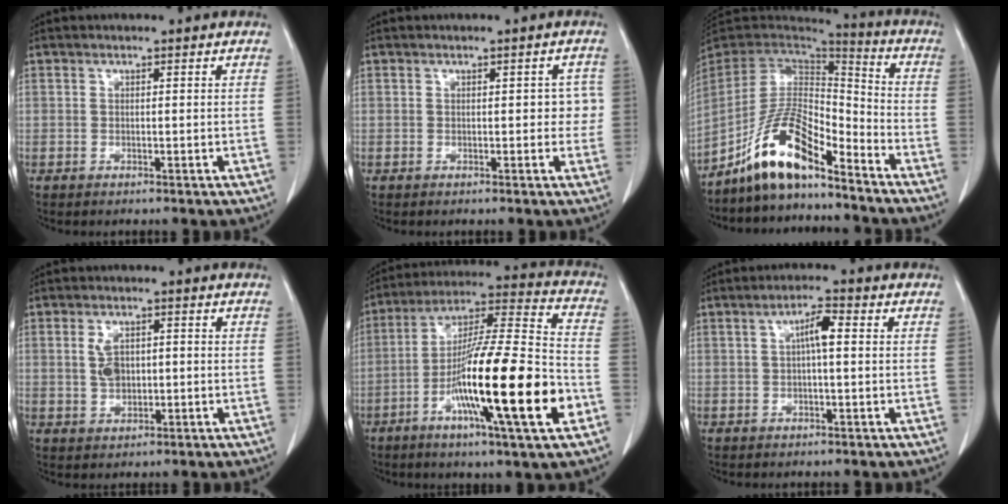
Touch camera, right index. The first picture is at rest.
{"total": 2.8, "force": [0.1, 1.8, 2.2], "torque": [-0.014, 0.021, 0.001]}
{"total": 12.2, "force": [-8.7, 3.0, 8.0], "torque": [-0.164, 0.020, -0.161]}
{"total": 4.0, "force": [0.1, 2.4, 3.2], "torque": [-0.062, 0.007, 0.006]}
{"total": 23.2, "force": [-7.7, 1.1, 21.8], "torque": [-0.364, -0.022, -0.136]}
{"total": 3.6, "force": [0.4, 0.6, 3.6], "torque": [-0.063, 0.008, 0.005]}